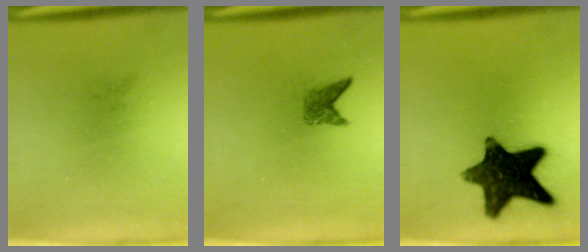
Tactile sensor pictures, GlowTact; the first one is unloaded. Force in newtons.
{"total": 1.9}
{"total": 14.6}